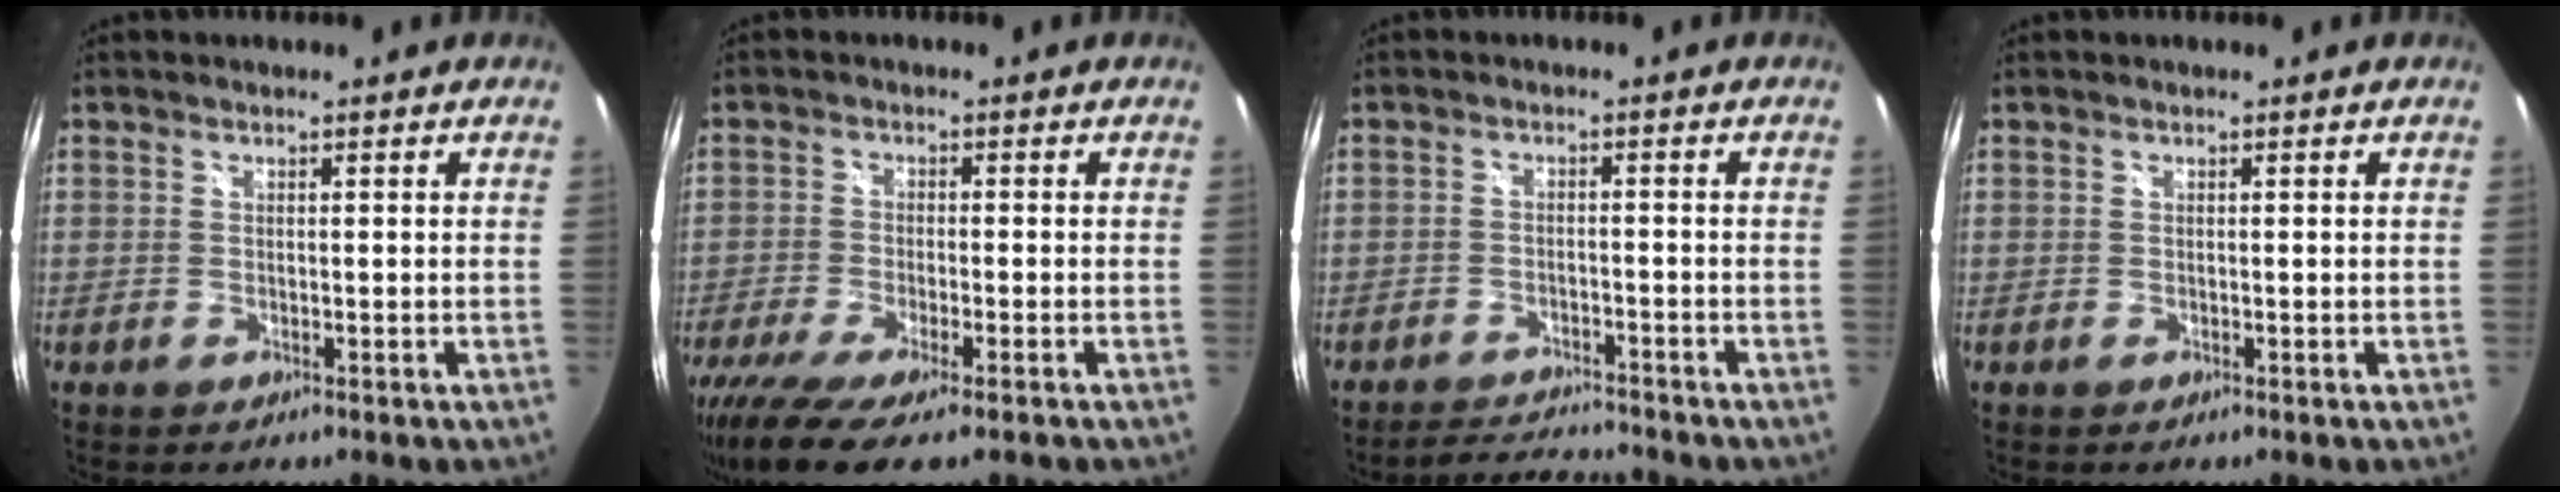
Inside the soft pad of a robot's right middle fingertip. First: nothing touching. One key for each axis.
{"total": 12.6, "fx": -9.0, "fy": 2.5, "fz": 8.4, "tx": -0.182, "ty": -0.053, "tz": -0.157}
{"total": 5.0, "fx": -5.0, "fy": 0.2, "fz": 0.4, "tx": -0.029, "ty": 0.006, "tz": -0.084}
{"total": 0.0}